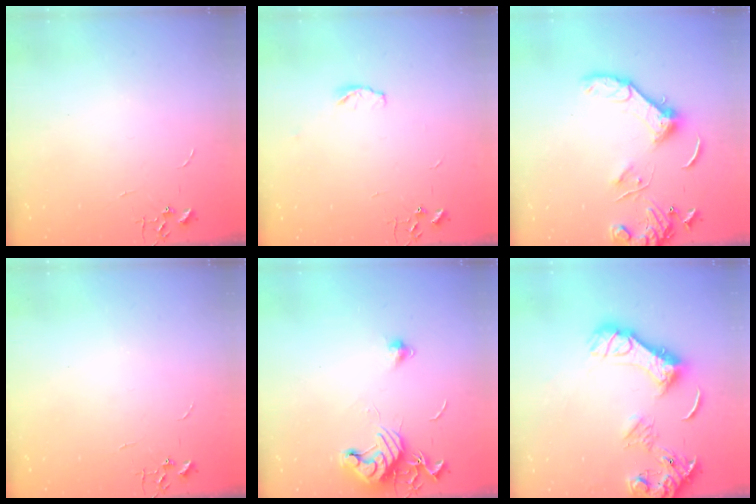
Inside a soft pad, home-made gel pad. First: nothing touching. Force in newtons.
{"total": 4.3, "press": 4.3, "slide": 0.5}
{"total": 13.5, "press": 13.4, "slide": 1.7}
{"total": 0.0}
{"total": 12.2, "press": 12.2, "slide": 1.3}
{"total": 18.4, "press": 18.3, "slide": 2.3}